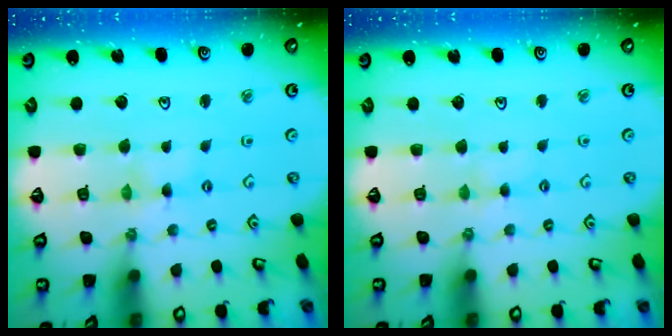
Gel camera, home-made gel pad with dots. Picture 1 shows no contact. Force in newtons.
{"total": 2.4, "press": 2.4, "slide": 0.4}